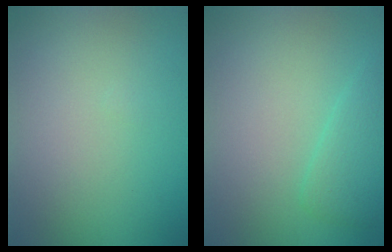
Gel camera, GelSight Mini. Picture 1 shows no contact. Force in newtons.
{"total": 2.4, "press": 2.4, "slide": 0.2}